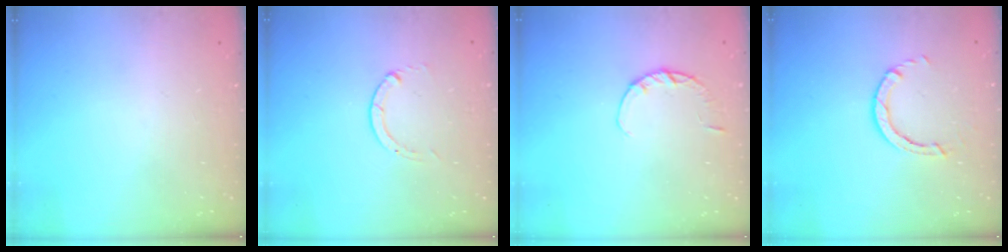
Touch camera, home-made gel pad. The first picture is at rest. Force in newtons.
{"total": 0.0}
{"total": 2.9, "press": 2.8, "slide": 0.4}
{"total": 2.6, "press": 2.6, "slide": 0.3}